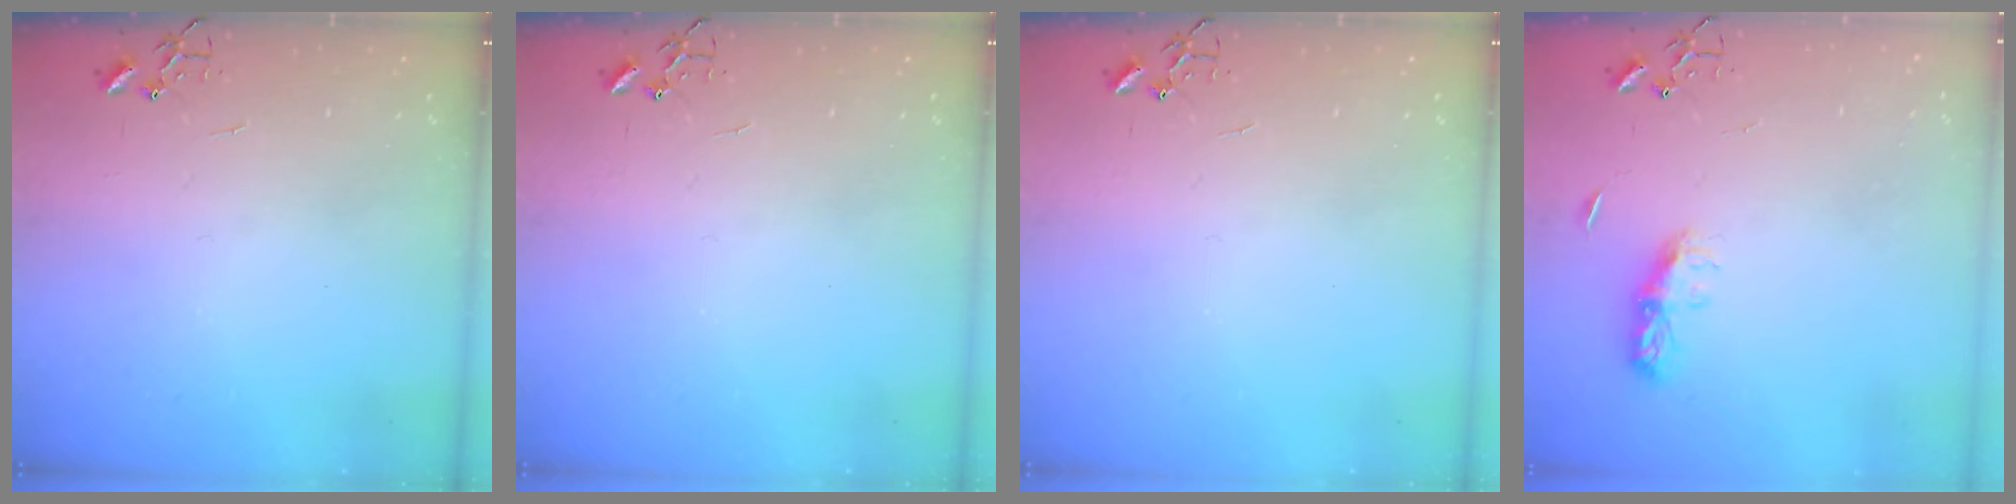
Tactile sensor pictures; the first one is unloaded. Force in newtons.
{"total": 0.0}
{"total": 0.0}
{"total": 7.4, "press": 7.4, "slide": 0.4}